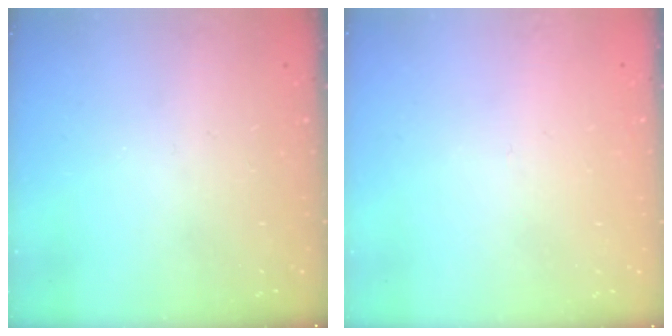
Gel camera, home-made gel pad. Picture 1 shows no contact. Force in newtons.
{"total": 2.6, "press": 2.6, "slide": 0.2}